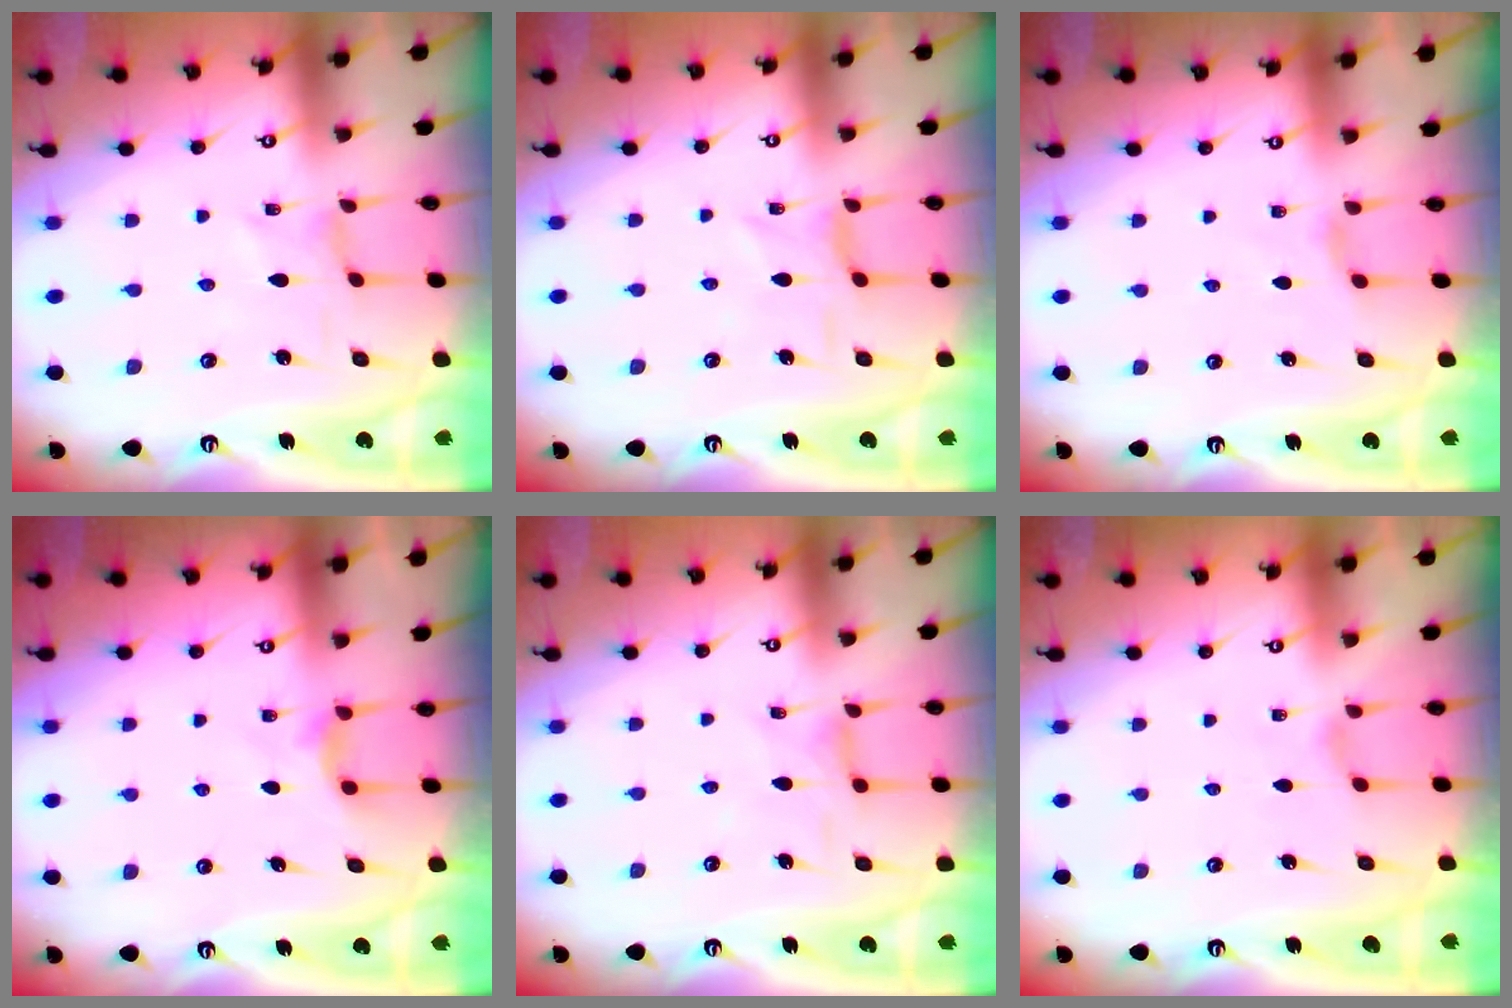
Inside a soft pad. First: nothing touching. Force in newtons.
{"total": 1.0, "press": 0.9, "slide": 0.4}
{"total": 0.7, "press": 0.6, "slide": 0.3}
{"total": 4.5, "press": 4.4, "slide": 0.7}
{"total": 1.7, "press": 1.6, "slide": 0.4}
{"total": 0.0}